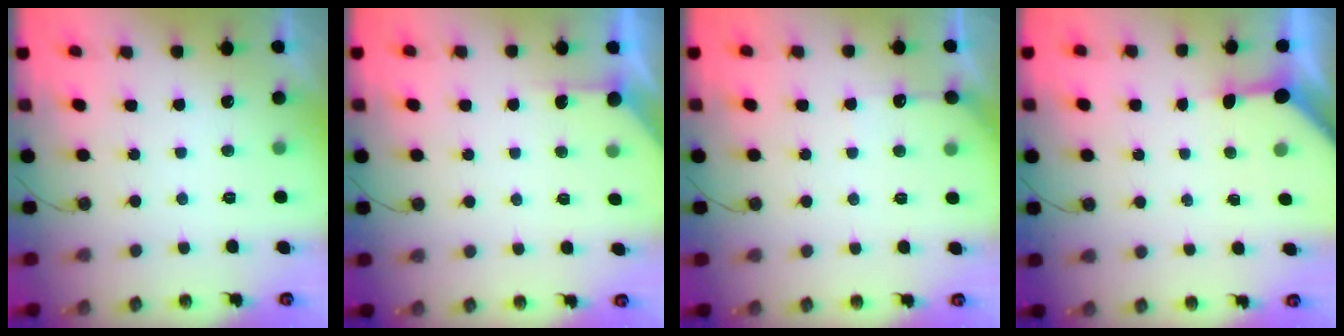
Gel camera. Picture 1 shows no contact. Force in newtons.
{"total": 2.3, "press": 2.3, "slide": 0.2}
{"total": 5.0, "press": 5.0, "slide": 0.6}
{"total": 3.6, "press": 3.6, "slide": 0.3}